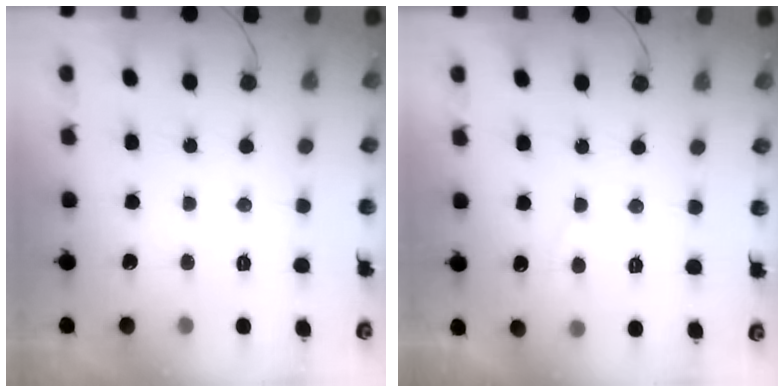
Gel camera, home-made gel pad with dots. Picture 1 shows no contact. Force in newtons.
{"total": 1.6, "press": 1.5, "slide": 0.6}